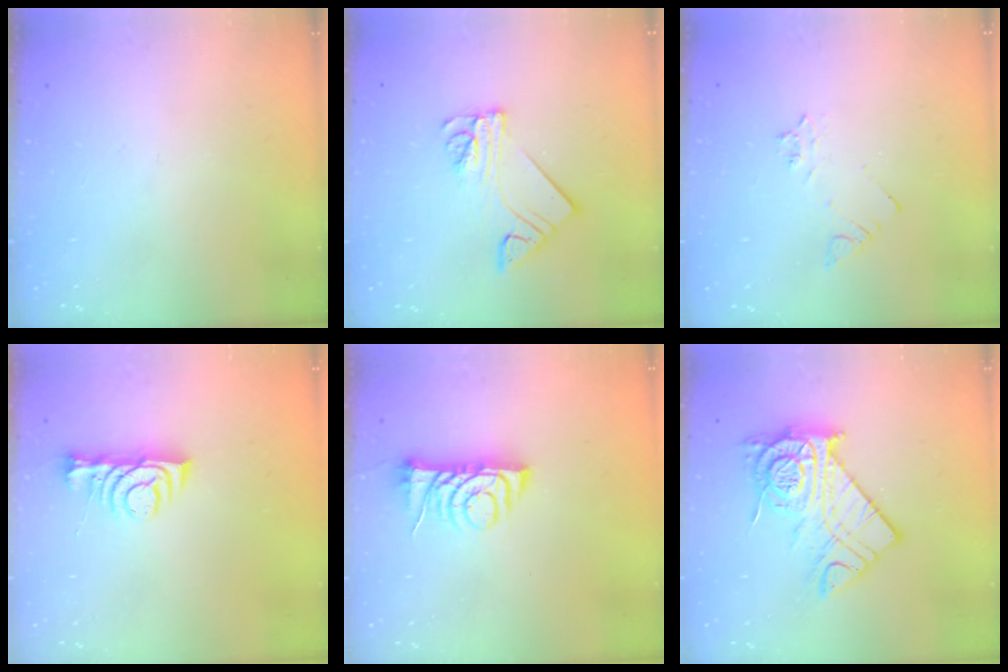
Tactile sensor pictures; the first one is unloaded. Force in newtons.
{"total": 9.7, "press": 9.7, "slide": 0.9}
{"total": 3.3, "press": 3.2, "slide": 0.5}
{"total": 7.0, "press": 7.0, "slide": 0.8}
{"total": 7.6, "press": 7.5, "slide": 1.0}
{"total": 14.8, "press": 14.8, "slide": 1.2}